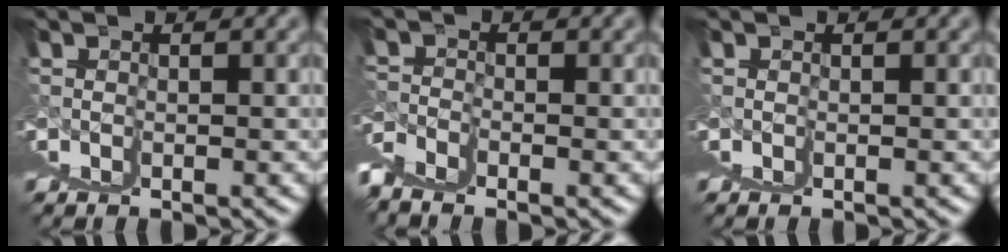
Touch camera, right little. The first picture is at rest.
{"total": 2.9, "force": [1.8, -2.3, 0.3], "torque": [0.006, 0.010, 0.034]}
{"total": 0.0}